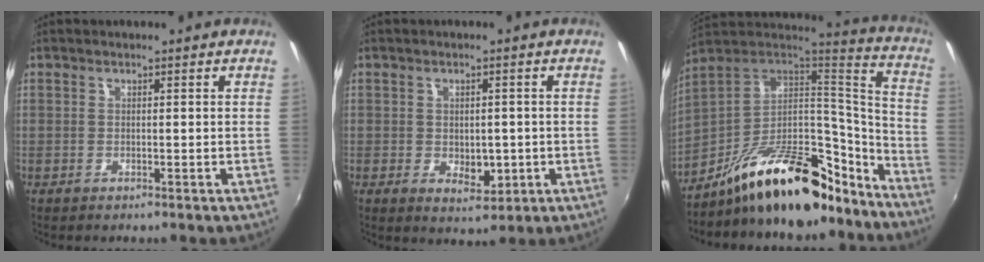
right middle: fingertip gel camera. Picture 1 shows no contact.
{"total": 4.6, "force": [-0.8, 3.1, 3.3], "torque": [-0.051, -0.009, -0.009]}
{"total": 23.8, "force": [-17.4, 9.2, 13.4], "torque": [-0.202, 0.030, -0.269]}